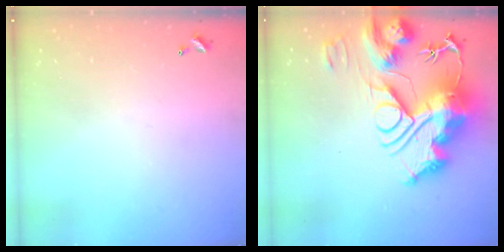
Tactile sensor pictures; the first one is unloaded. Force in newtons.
{"total": 0.5, "press": 0.5, "slide": 0.0}